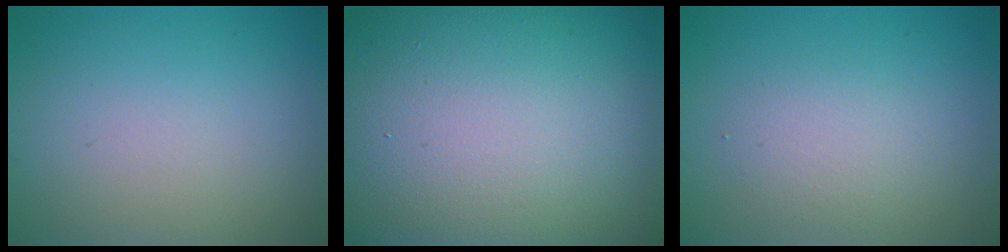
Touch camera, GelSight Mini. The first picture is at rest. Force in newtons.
{"total": 26.6, "press": 26.5, "slide": 1.2}
{"total": 2.2, "press": 2.2, "slide": 0.1}